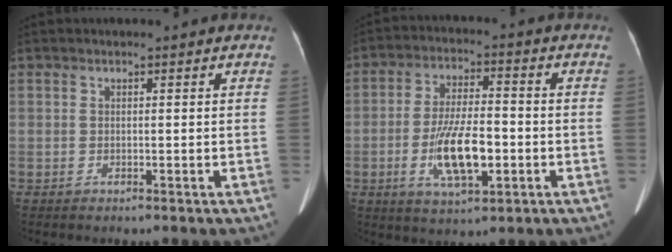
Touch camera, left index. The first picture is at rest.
{"total": 10.3, "force": [-2.9, 3.3, 9.4], "torque": [-0.182, -0.005, -0.049]}